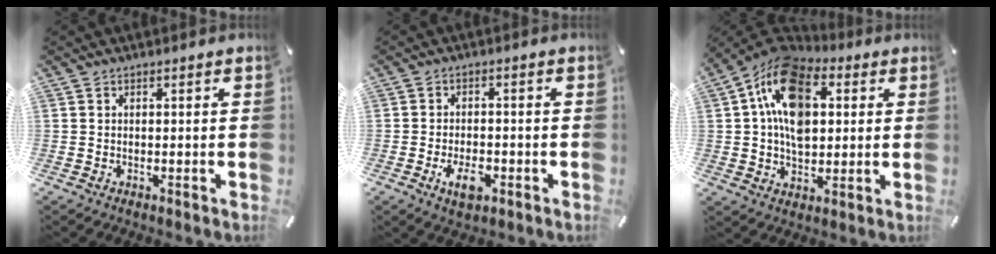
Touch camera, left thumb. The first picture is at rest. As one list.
[{"total": 5.7, "force": [-2.5, 3.1, 4.0], "torque": [-0.074, 0.004, -0.047]}, {"total": 16.6, "force": [4.0, 11.4, 11.4], "torque": [-0.217, 0.001, 0.070]}]